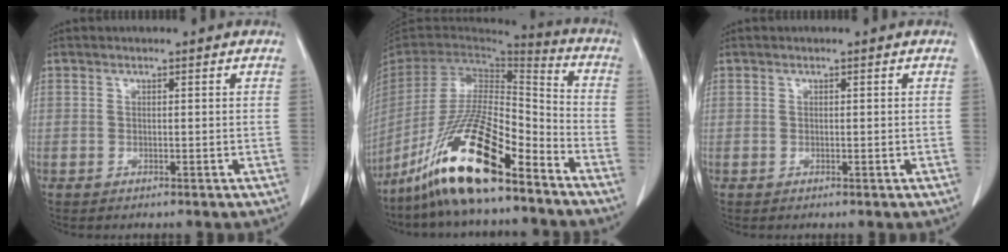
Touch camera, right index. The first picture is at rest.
{"total": 18.0, "force": [-12.4, 3.2, 12.7], "torque": [-0.260, -0.019, -0.231]}
{"total": 0.0}